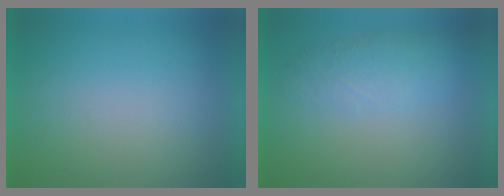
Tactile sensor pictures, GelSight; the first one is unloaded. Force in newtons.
{"total": 3.9}